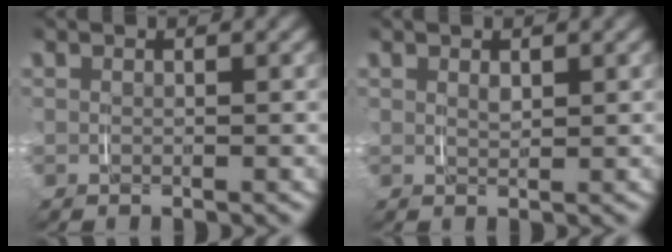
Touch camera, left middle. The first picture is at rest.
{"total": 0.6, "force": [0.5, 0.2, 0.4], "torque": [-0.007, -0.011, 0.014]}